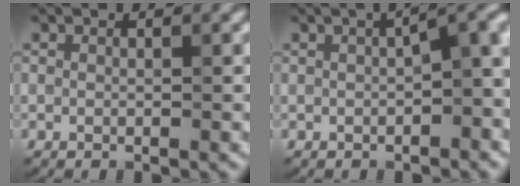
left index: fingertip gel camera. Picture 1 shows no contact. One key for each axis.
{"total": 4.6, "fx": -0.2, "fy": 1.4, "fz": 4.3, "tx": -0.048, "ty": 0.013, "tz": -0.002}